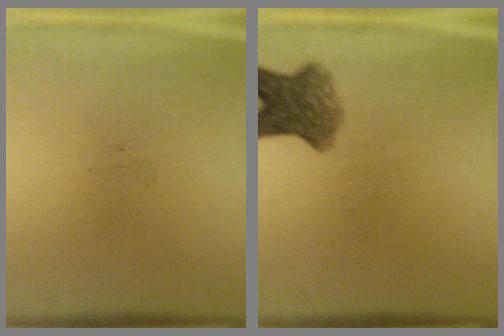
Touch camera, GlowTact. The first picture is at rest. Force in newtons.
{"total": 6.5}